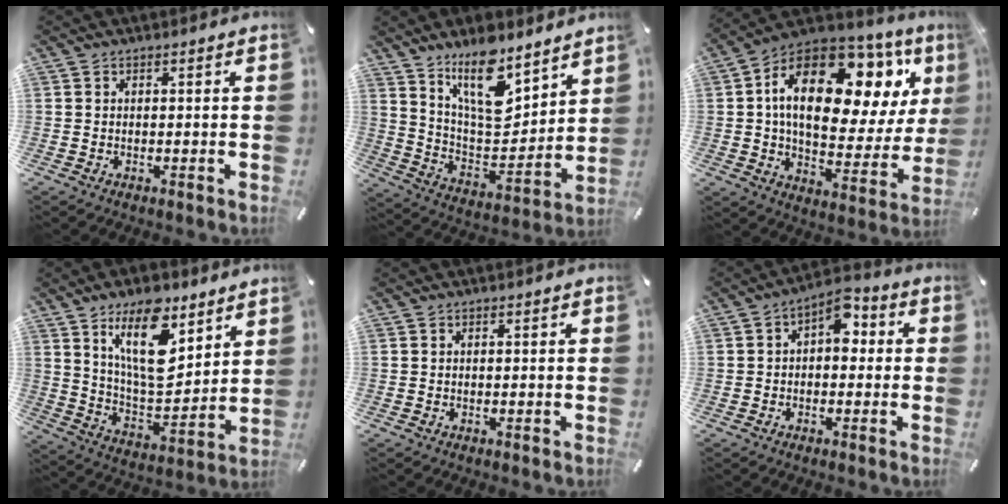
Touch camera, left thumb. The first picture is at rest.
{"total": 16.3, "force": [11.6, 7.3, 8.9], "torque": [-0.153, -0.074, 0.208]}
{"total": 24.0, "force": [10.0, 13.0, 17.5], "torque": [-0.270, -0.053, 0.167]}
{"total": 18.4, "force": [10.4, 8.8, 12.4], "torque": [-0.218, -0.048, 0.178]}
{"total": 0.0}
{"total": 6.5, "force": [1.5, 4.1, 4.8], "torque": [-0.065, -0.004, 0.020]}